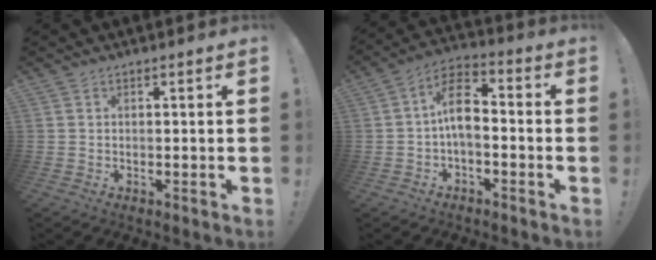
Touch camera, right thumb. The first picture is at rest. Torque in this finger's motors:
{"motor_torque": [1.69, 2.88, 0.30, -0.34, 0.34]}